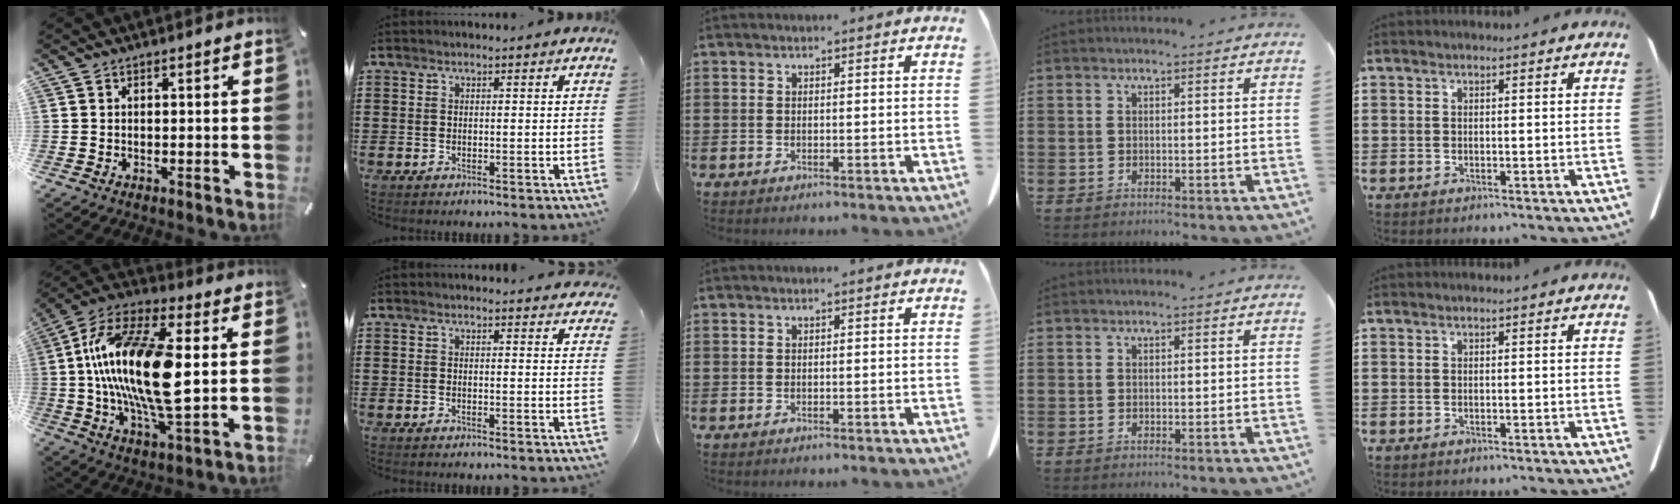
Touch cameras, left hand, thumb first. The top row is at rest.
{"thumb": {"total": 23.1, "force": [1.7, 9.1, 21.1], "torque": [-0.436, -0.012, 0.023]}, "index": {"total": 1.9, "force": [1.8, 0.3, 0.2], "torque": [0.000, -0.004, 0.034]}}